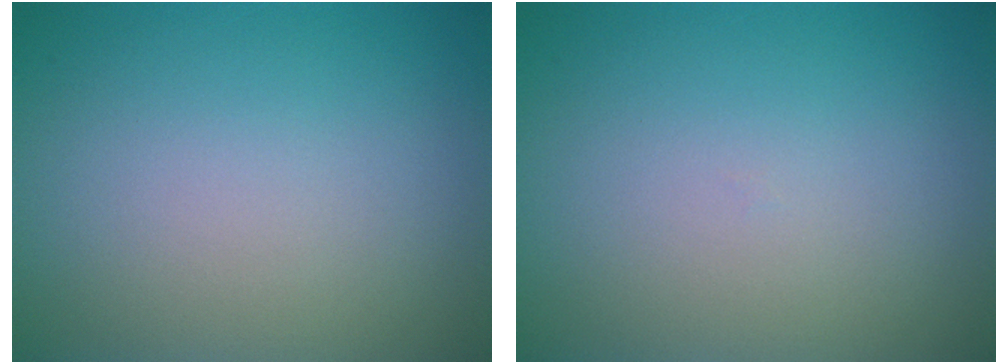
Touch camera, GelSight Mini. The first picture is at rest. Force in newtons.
{"total": 0.0}